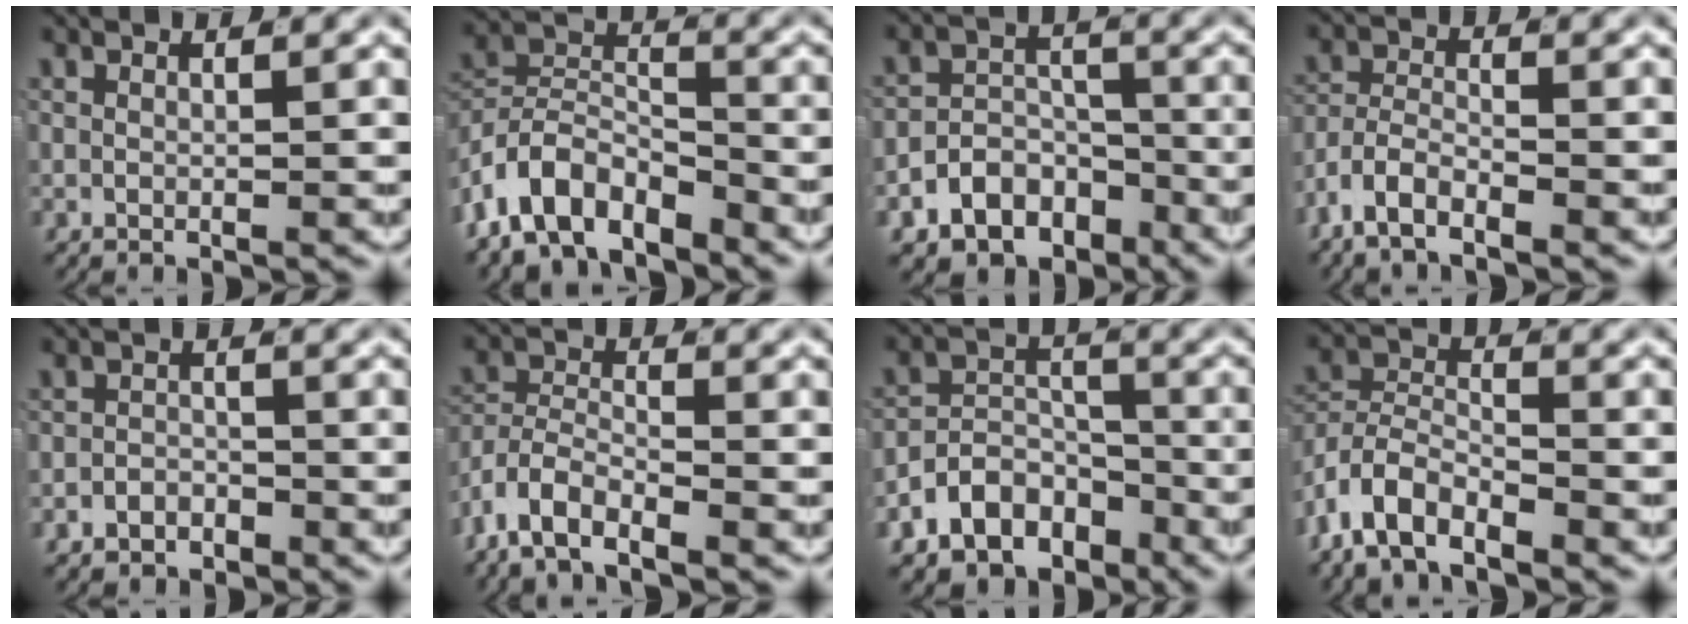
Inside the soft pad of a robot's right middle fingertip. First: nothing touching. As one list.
[{"total": 11.1, "force": [-6.6, 7.4, 5.1], "torque": [-0.101, -0.036, -0.110]}, {"total": 10.4, "force": [-7.7, 6.5, 2.4], "torque": [-0.023, -0.018, -0.132]}, {"total": 4.4, "force": [-2.9, 2.5, 2.2], "torque": [-0.048, -0.005, -0.058]}, {"total": 2.7, "force": [-2.2, 1.6, 0.3], "torque": [0.004, -0.002, -0.040]}, {"total": 6.4, "force": [-3.2, 4.6, 3.0], "torque": [-0.077, -0.021, -0.064]}, {"total": 9.7, "force": [-6.8, 6.1, 3.1], "torque": [-0.037, -0.012, -0.117]}, {"total": 6.6, "force": [-3.4, 4.8, 3.1], "torque": [-0.081, -0.023, -0.065]}]